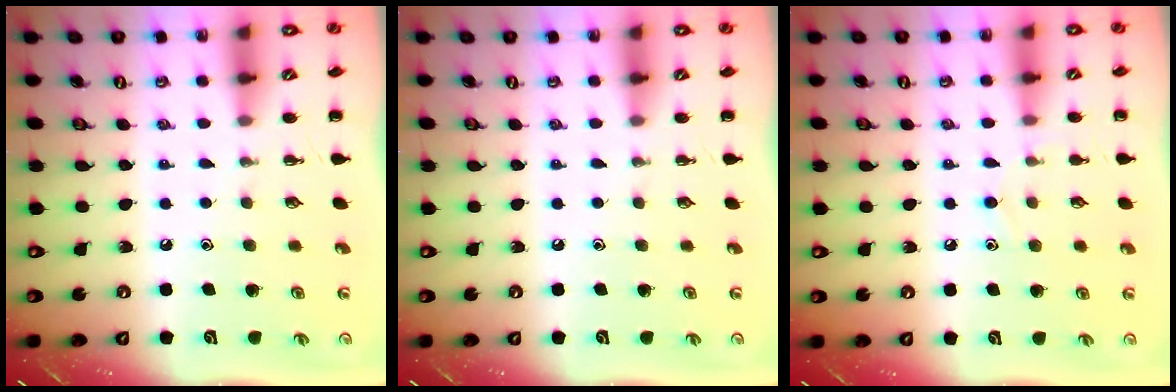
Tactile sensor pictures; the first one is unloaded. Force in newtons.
{"total": 0.0}
{"total": 7.4, "press": 7.0, "slide": 2.5}